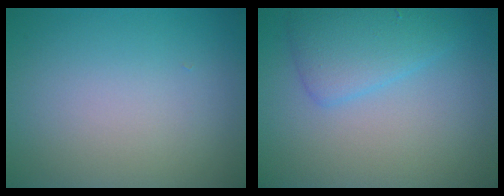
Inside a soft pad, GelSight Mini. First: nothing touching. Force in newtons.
{"total": 3.4, "press": 3.4, "slide": 0.0}